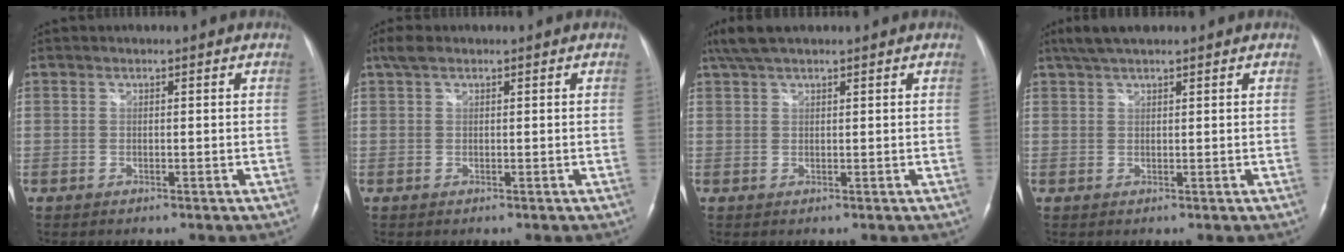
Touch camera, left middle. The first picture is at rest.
{"total": 2.1, "force": [1.4, 1.0, 1.2], "torque": [-0.030, 0.020, 0.028]}
{"total": 4.6, "force": [3.6, 1.2, 2.6], "torque": [-0.058, 0.024, 0.071]}
{"total": 4.4, "force": [3.5, 0.9, 2.5], "torque": [-0.052, 0.021, 0.065]}